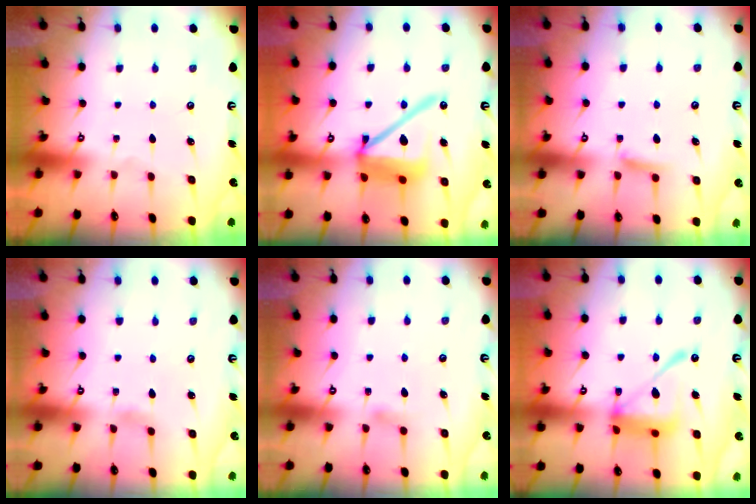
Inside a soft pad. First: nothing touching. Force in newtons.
{"total": 15.8, "press": 15.7, "slide": 2.2}
{"total": 5.9, "press": 5.8, "slide": 0.8}
{"total": 1.6, "press": 1.6, "slide": 0.2}
{"total": 4.6, "press": 4.5, "slide": 0.6}
{"total": 15.0, "press": 14.9, "slide": 1.4}